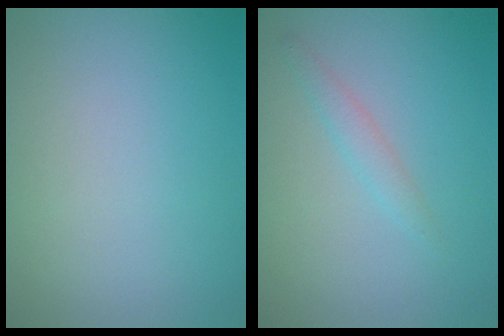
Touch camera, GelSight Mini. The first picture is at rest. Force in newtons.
{"total": 1.3, "press": 1.3, "slide": 0.0}